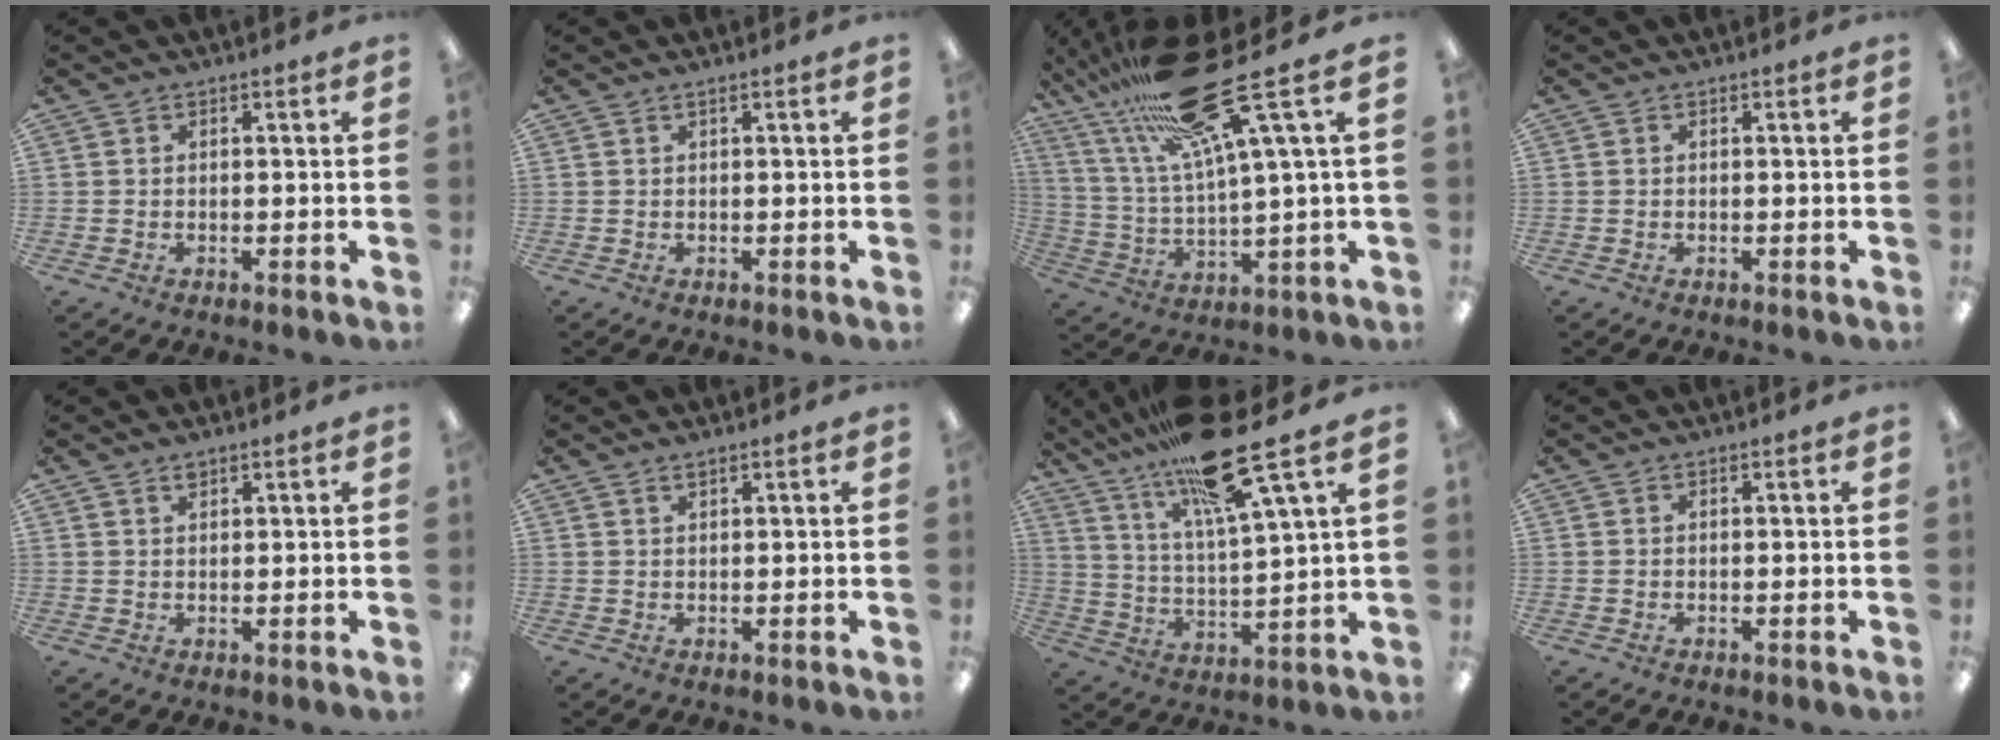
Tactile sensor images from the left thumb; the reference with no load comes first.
{"total": 0.7, "force": [0.3, 0.0, 0.6], "torque": [-0.012, 0.001, 0.005]}
{"total": 26.1, "force": [14.8, 7.0, 20.3], "torque": [-0.367, -0.078, 0.238]}
{"total": 0.0}
{"total": 1.2, "force": [1.1, 0.3, 0.4], "torque": [-0.010, 0.000, 0.021]}
{"total": 1.0, "force": [0.8, 0.2, 0.5], "torque": [-0.012, 0.001, 0.014]}
{"total": 24.0, "force": [16.1, 5.3, 17.1], "torque": [-0.286, -0.067, 0.257]}
{"total": 0.0}